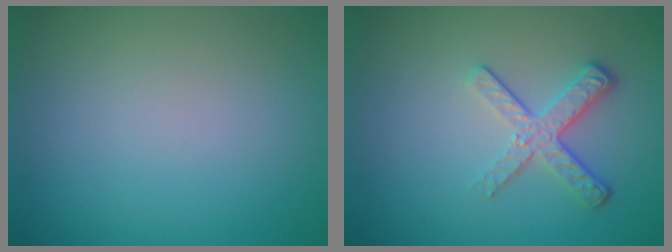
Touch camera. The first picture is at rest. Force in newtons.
{"total": 3.5, "press": 2.6, "slide": 2.4}